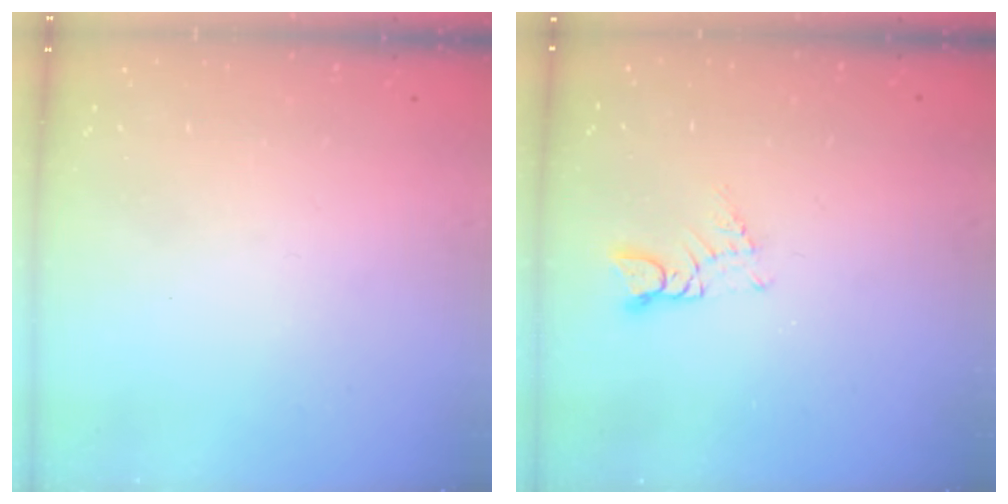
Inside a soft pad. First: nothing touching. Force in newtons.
{"total": 2.8, "press": 2.8, "slide": 0.3}